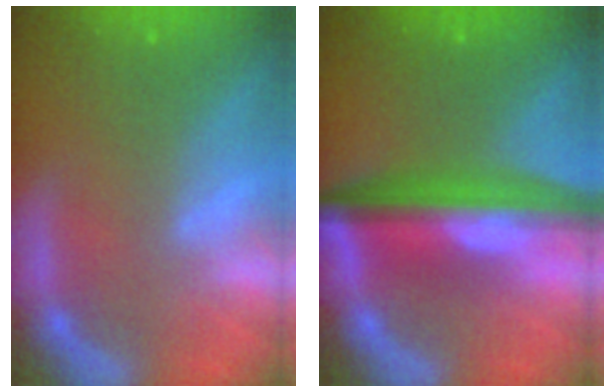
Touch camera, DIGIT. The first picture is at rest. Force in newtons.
{"total": 10.0}